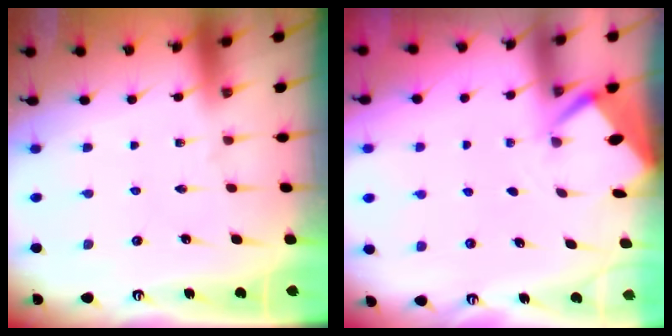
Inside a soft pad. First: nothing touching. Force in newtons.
{"total": 2.6, "press": 2.6, "slide": 0.4}